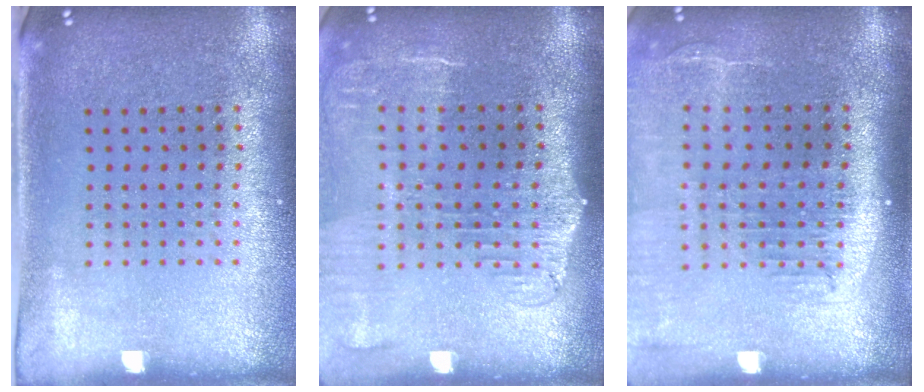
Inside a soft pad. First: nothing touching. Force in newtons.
{"total": 2.1, "press": 1.7, "slide": 1.2}
{"total": 2.2, "press": 1.8, "slide": 1.3}